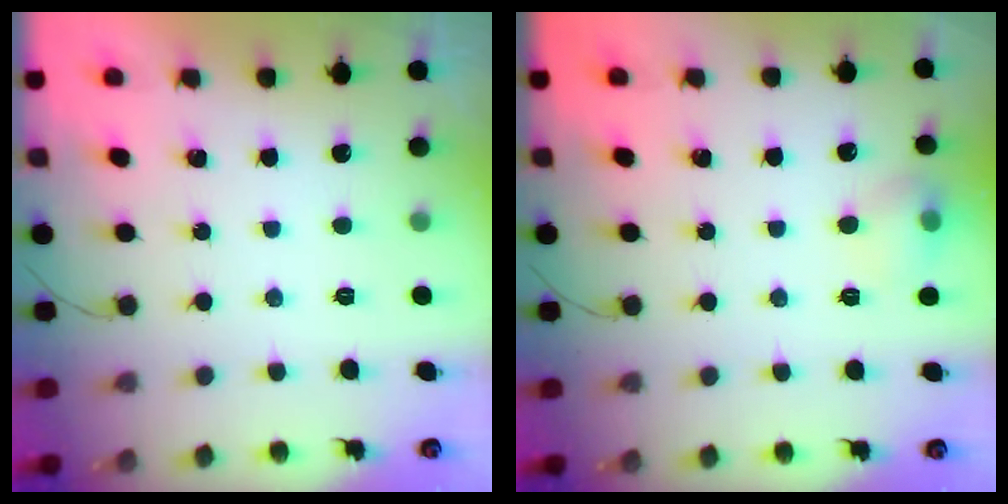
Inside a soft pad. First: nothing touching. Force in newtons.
{"total": 7.7, "press": 7.6, "slide": 1.2}